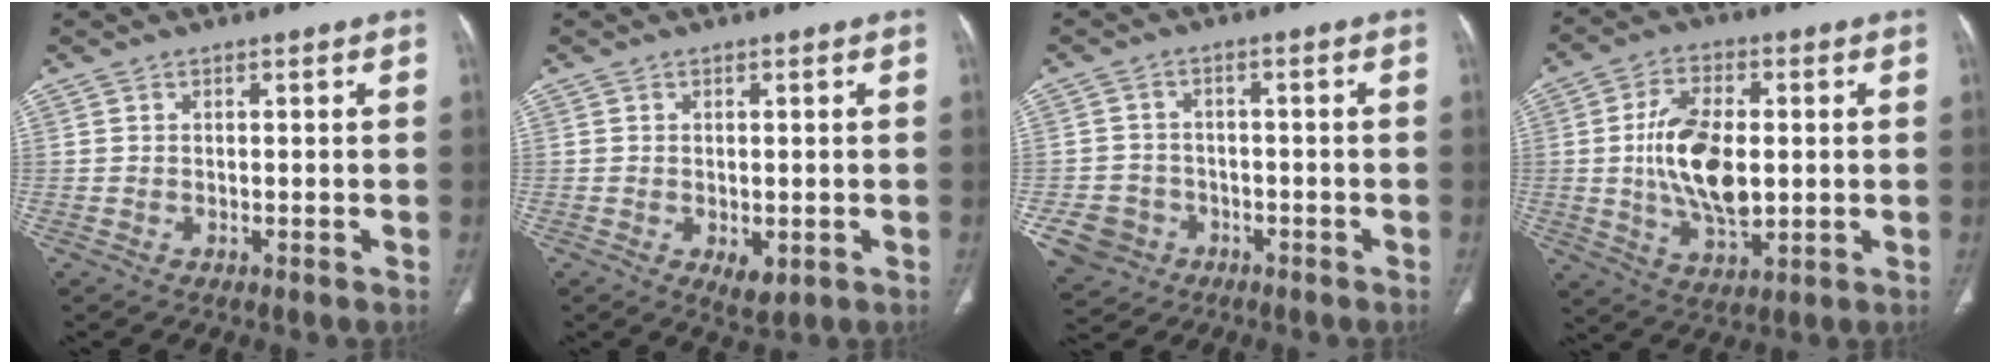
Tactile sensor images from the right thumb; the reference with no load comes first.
{"total": 3.6, "force": [-1.0, 2.0, 2.8], "torque": [-0.041, -0.007, -0.006]}
{"total": 7.7, "force": [-3.3, 6.7, 2.0], "torque": [-0.039, 0.021, -0.044]}
{"total": 14.2, "force": [0.2, 7.6, 12.0], "torque": [-0.213, -0.004, 0.008]}